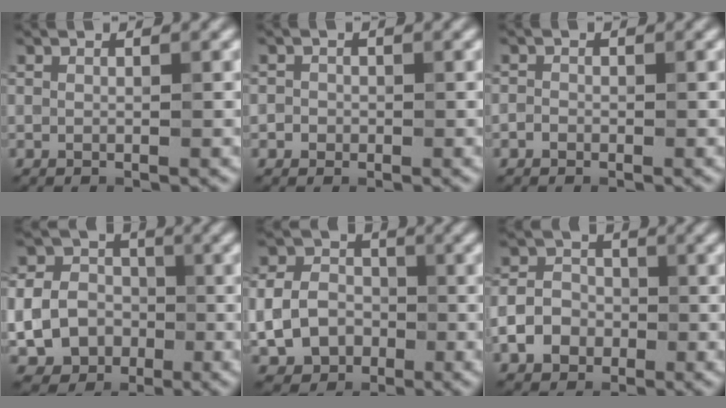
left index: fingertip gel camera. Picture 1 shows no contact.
{"total": 1.3, "force": [-0.1, 1.2, 0.3], "torque": [0.017, 0.009, -0.021]}
{"total": 0.6, "force": [-0.3, 0.5, 0.3], "torque": [0.004, 0.003, -0.012]}
{"total": 11.9, "force": [-2.7, 10.7, 4.6], "torque": [-0.117, -0.018, -0.061]}
{"total": 5.7, "force": [-1.1, 4.7, 3.1], "torque": [-0.071, -0.006, -0.023]}
{"total": 3.6, "force": [-1.3, 2.8, 1.7], "torque": [-0.031, 0.006, -0.031]}